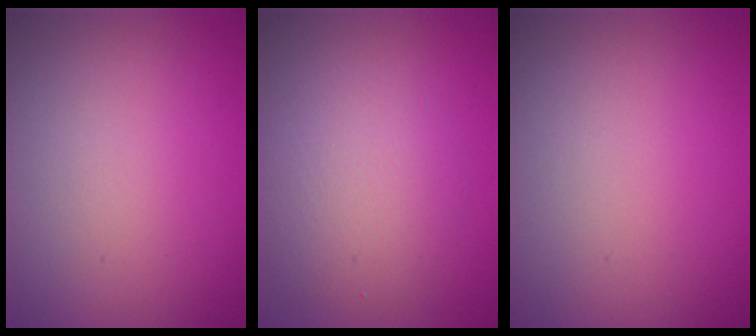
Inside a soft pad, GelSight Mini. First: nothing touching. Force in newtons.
{"total": 3.7, "press": 3.7, "slide": 0.3}
{"total": 0.0}